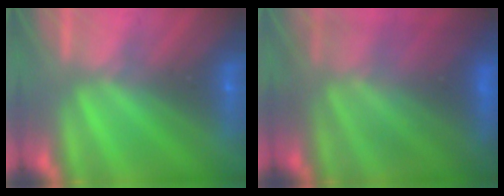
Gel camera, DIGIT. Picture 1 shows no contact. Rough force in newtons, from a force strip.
{"total": 8.2}